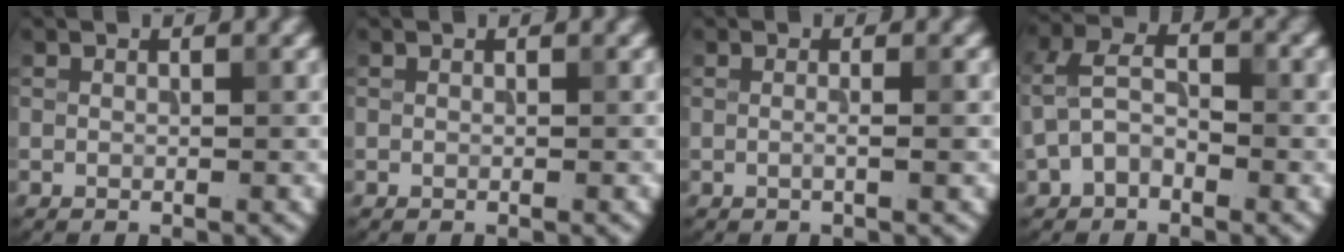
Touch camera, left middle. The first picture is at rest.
{"total": 0.0}
{"total": 1.4, "force": [0.0, 0.1, 1.4], "torque": [-0.022, -0.009, -0.003]}
{"total": 4.1, "force": [-1.2, 2.6, 3.1], "torque": [-0.068, 0.014, -0.029]}